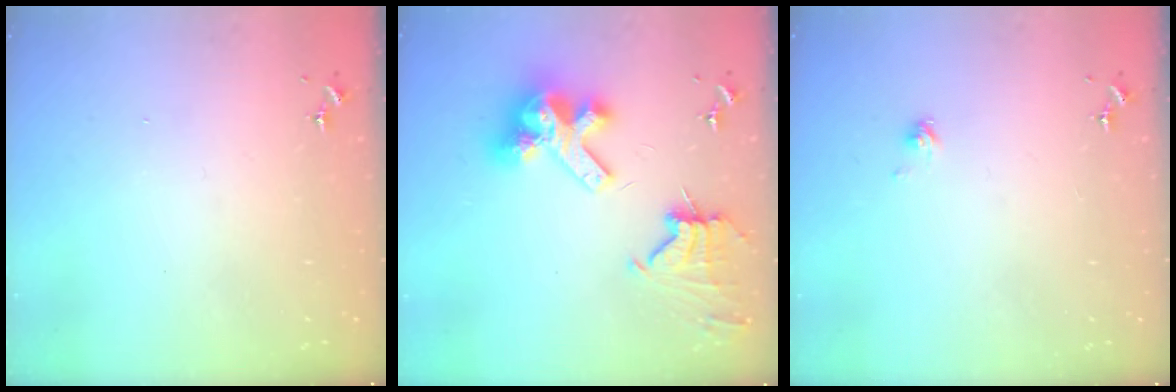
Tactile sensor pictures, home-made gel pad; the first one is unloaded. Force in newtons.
{"total": 15.4, "press": 15.3, "slide": 2.0}
{"total": 2.1, "press": 2.1, "slide": 0.2}